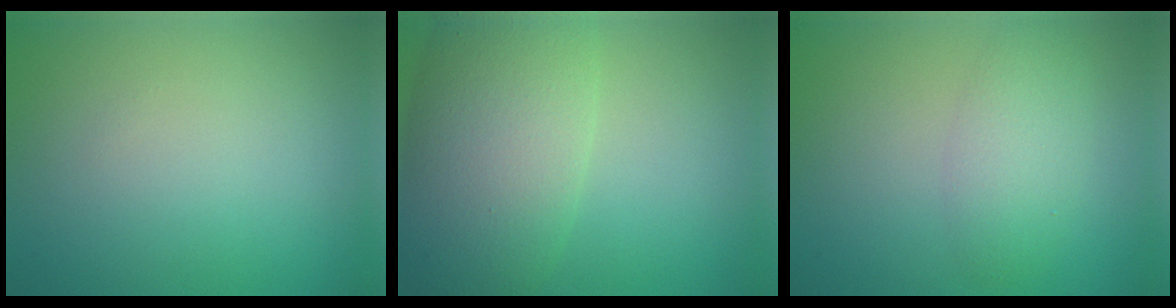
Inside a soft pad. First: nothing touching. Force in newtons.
{"total": 9.7, "press": 9.6, "slide": 0.5}
{"total": 3.0, "press": 3.0, "slide": 0.2}